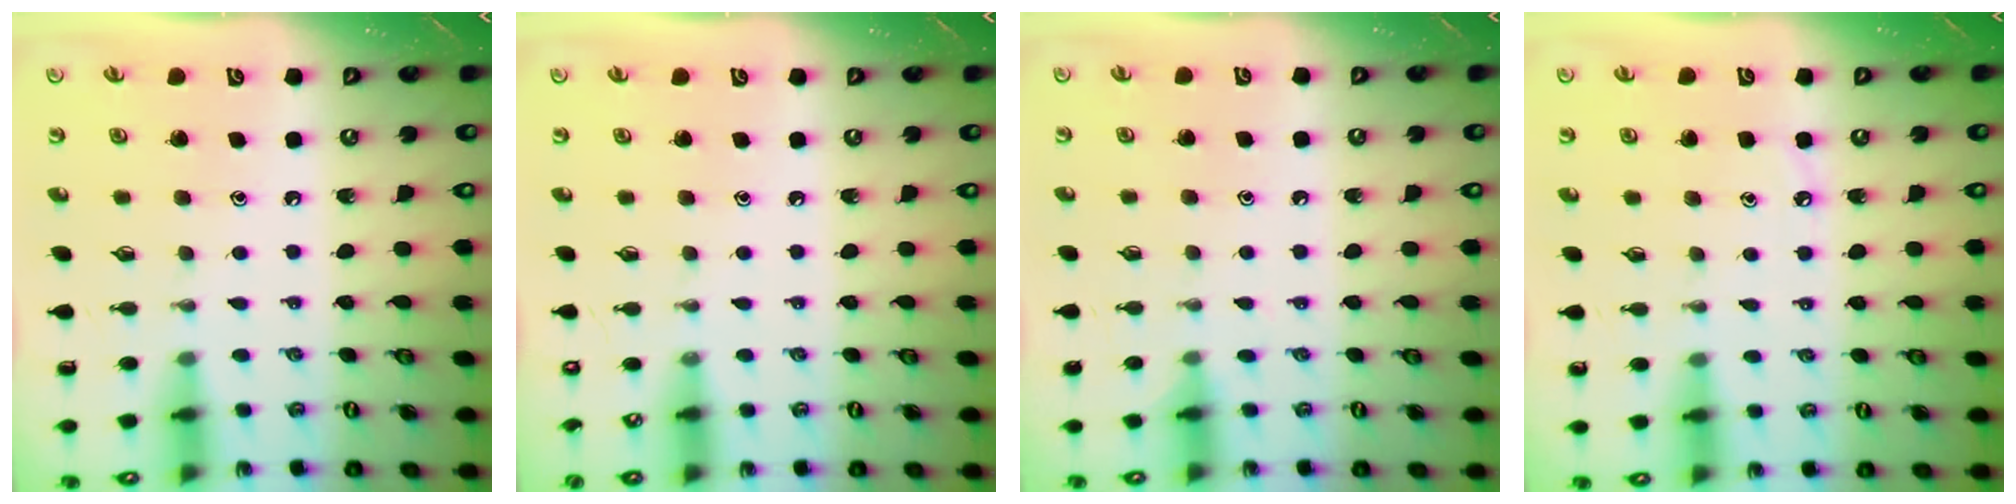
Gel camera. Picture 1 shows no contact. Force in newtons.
{"total": 0.0}
{"total": 4.6, "press": 4.5, "slide": 0.6}
{"total": 3.1, "press": 3.1, "slide": 0.4}